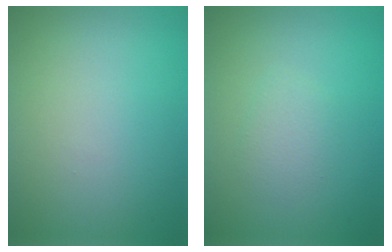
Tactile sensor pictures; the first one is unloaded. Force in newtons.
{"total": 1.4, "press": 1.4, "slide": 0.1}